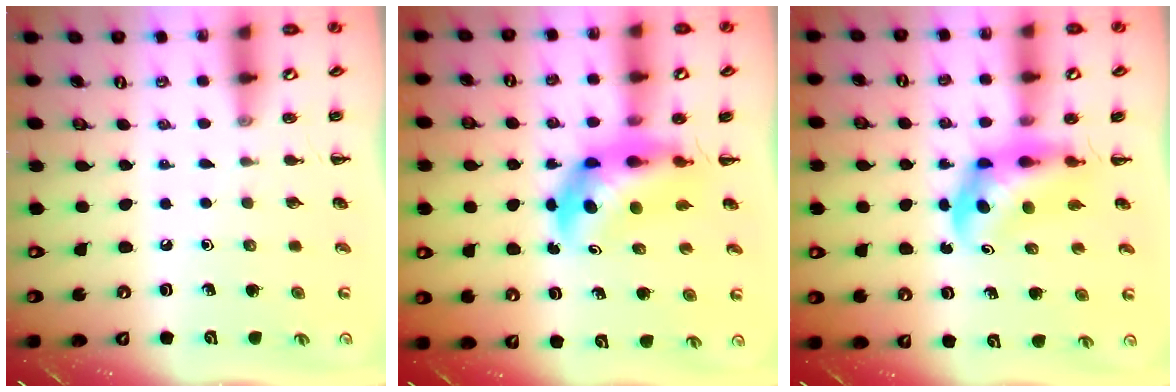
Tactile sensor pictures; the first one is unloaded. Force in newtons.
{"total": 6.5, "press": 6.3, "slide": 1.7}
{"total": 6.0, "press": 5.8, "slide": 1.3}